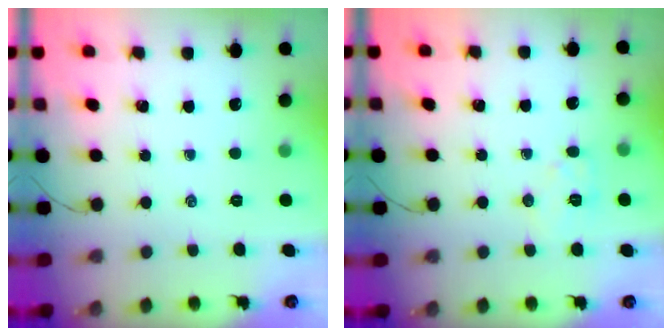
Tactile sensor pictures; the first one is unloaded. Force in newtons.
{"total": 6.5, "press": 6.4, "slide": 0.8}